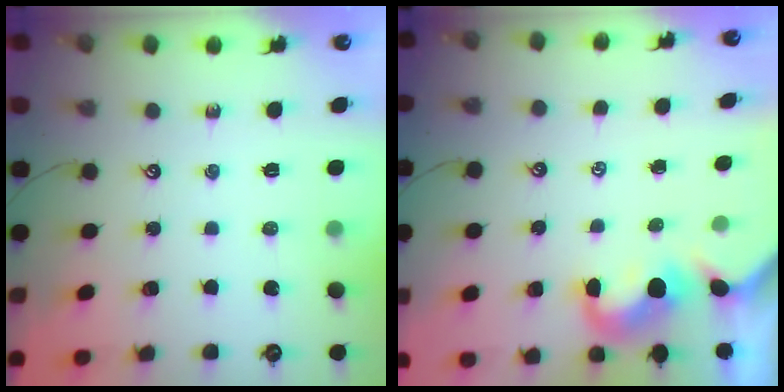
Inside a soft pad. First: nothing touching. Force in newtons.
{"total": 1.5, "press": 1.4, "slide": 0.6}